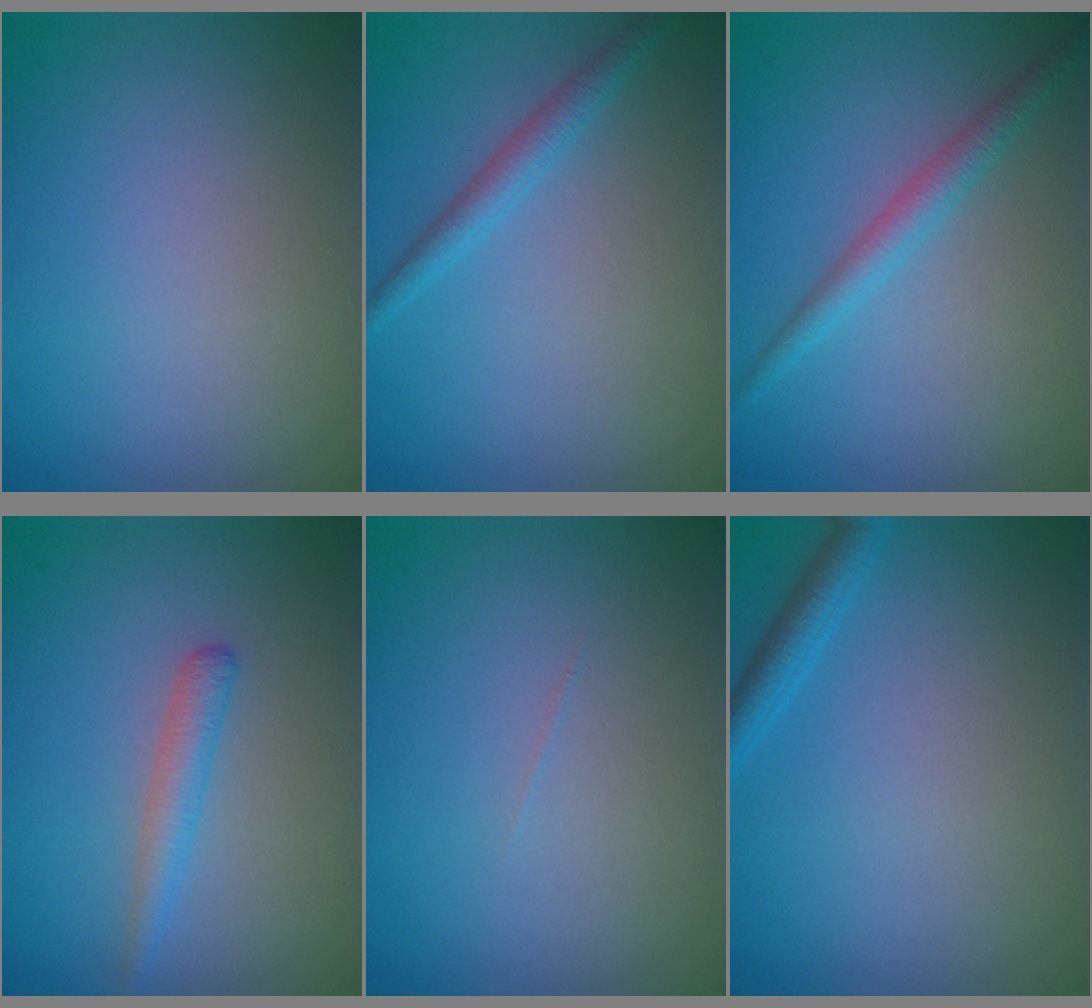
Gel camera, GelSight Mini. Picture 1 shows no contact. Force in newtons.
{"total": 1.9, "press": 1.9, "slide": 0.0}
{"total": 2.2, "press": 2.2, "slide": 0.1}
{"total": 1.9, "press": 1.9, "slide": 0.0}
{"total": 0.0}
{"total": 1.9, "press": 1.9, "slide": 0.2}